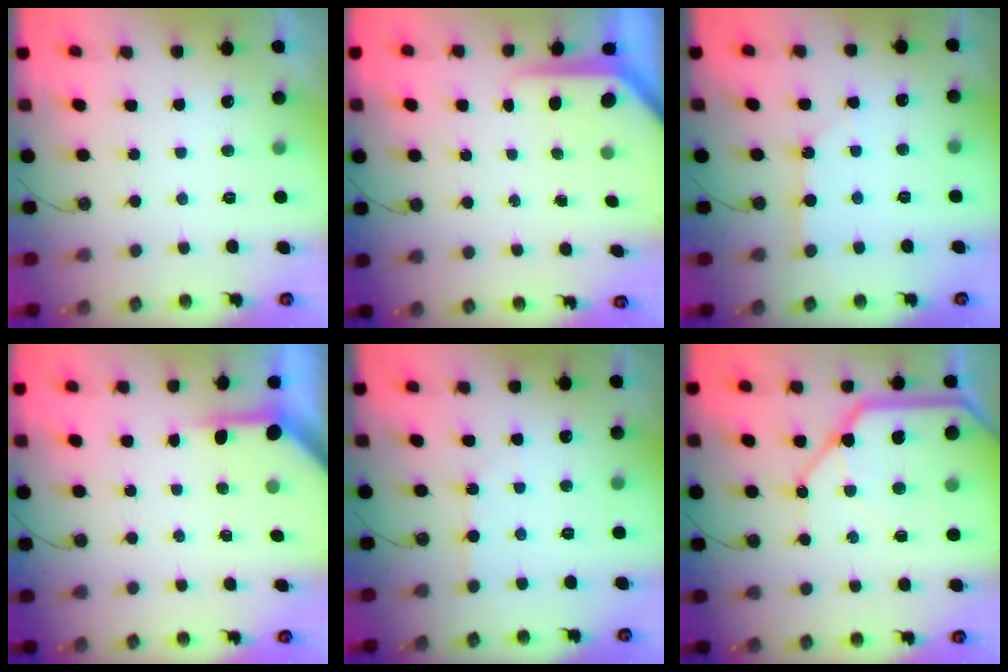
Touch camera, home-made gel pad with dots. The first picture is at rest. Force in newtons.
{"total": 6.2, "press": 6.2, "slide": 0.4}
{"total": 2.5, "press": 2.5, "slide": 0.3}
{"total": 3.9, "press": 3.8, "slide": 0.3}
{"total": 2.1, "press": 2.1, "slide": 0.4}
{"total": 17.1, "press": 16.9, "slide": 2.5}